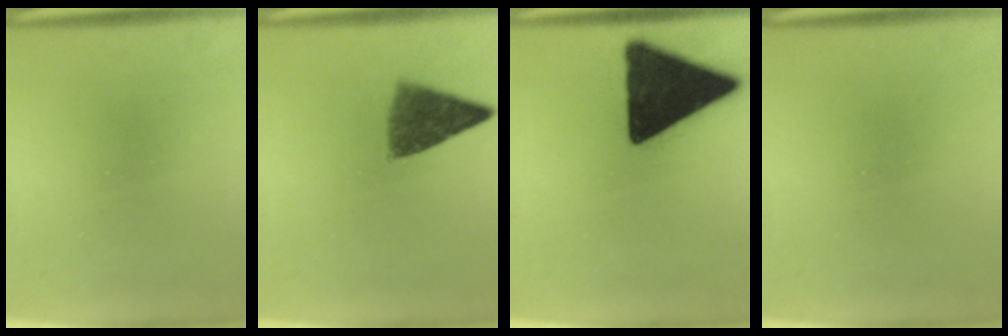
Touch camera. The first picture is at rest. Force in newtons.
{"total": 7.2}
{"total": 14.3}
{"total": 0.0}